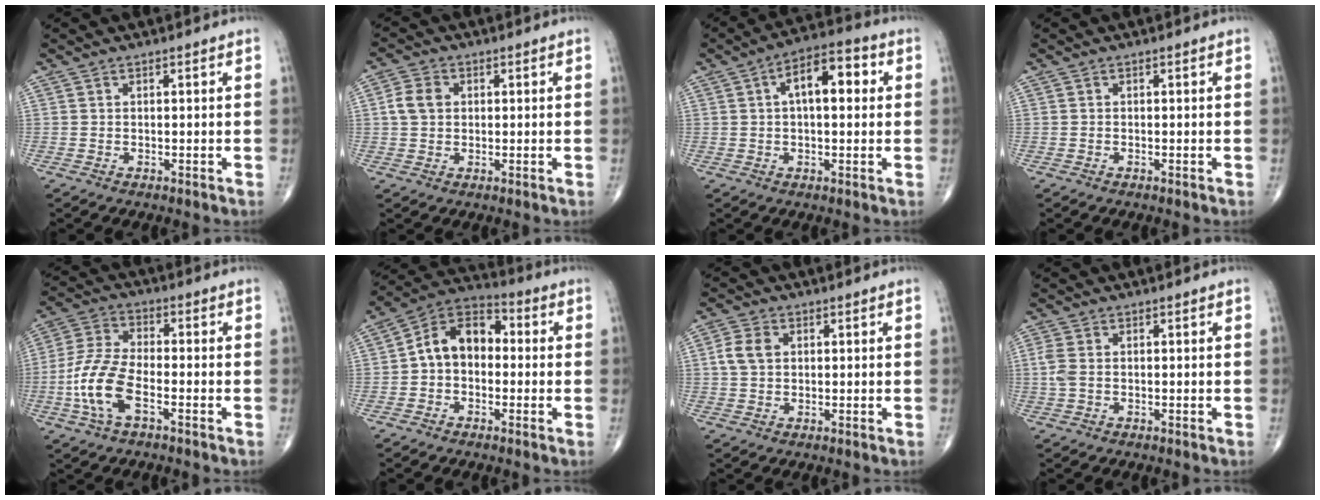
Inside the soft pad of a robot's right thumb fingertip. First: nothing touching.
{"total": 4.6, "force": [0.7, 3.6, 2.8], "torque": [-0.050, 0.007, 0.008]}
{"total": 9.9, "force": [2.1, 4.6, 8.5], "torque": [-0.116, 0.023, 0.022]}
{"total": 0.0}
{"total": 11.1, "force": [-3.8, 4.9, 9.2], "torque": [-0.203, 0.023, -0.078]}
{"total": 10.9, "force": [-0.2, 7.7, 7.7], "torque": [-0.103, 0.039, -0.024]}
{"total": 4.5, "force": [0.8, 3.3, 3.0], "torque": [-0.061, 0.006, 0.013]}
{"total": 2.8, "force": [0.0, 1.7, 2.2], "torque": [-0.070, 0.003, -0.001]}